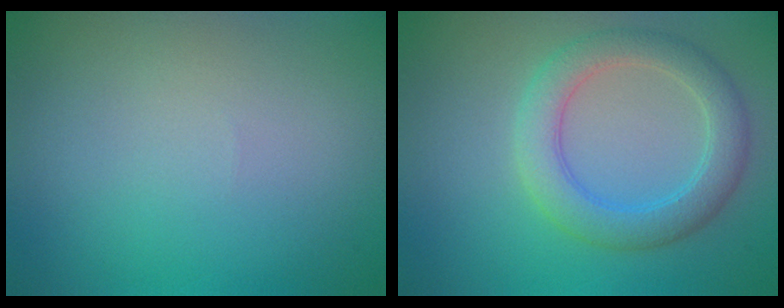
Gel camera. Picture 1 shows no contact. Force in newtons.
{"total": 4.2, "press": 4.2, "slide": 0.3}